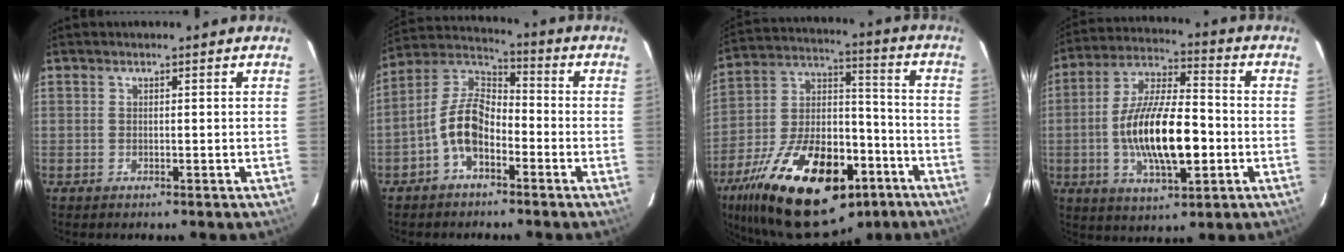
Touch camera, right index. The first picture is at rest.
{"total": 9.4, "force": [-4.1, 4.9, 6.8], "torque": [-0.147, 0.021, -0.083]}
{"total": 30.2, "force": [-16.9, 15.1, 19.9], "torque": [-0.383, -0.002, -0.258]}
{"total": 16.9, "force": [-3.3, 6.1, 15.5], "torque": [-0.293, 0.001, -0.058]}